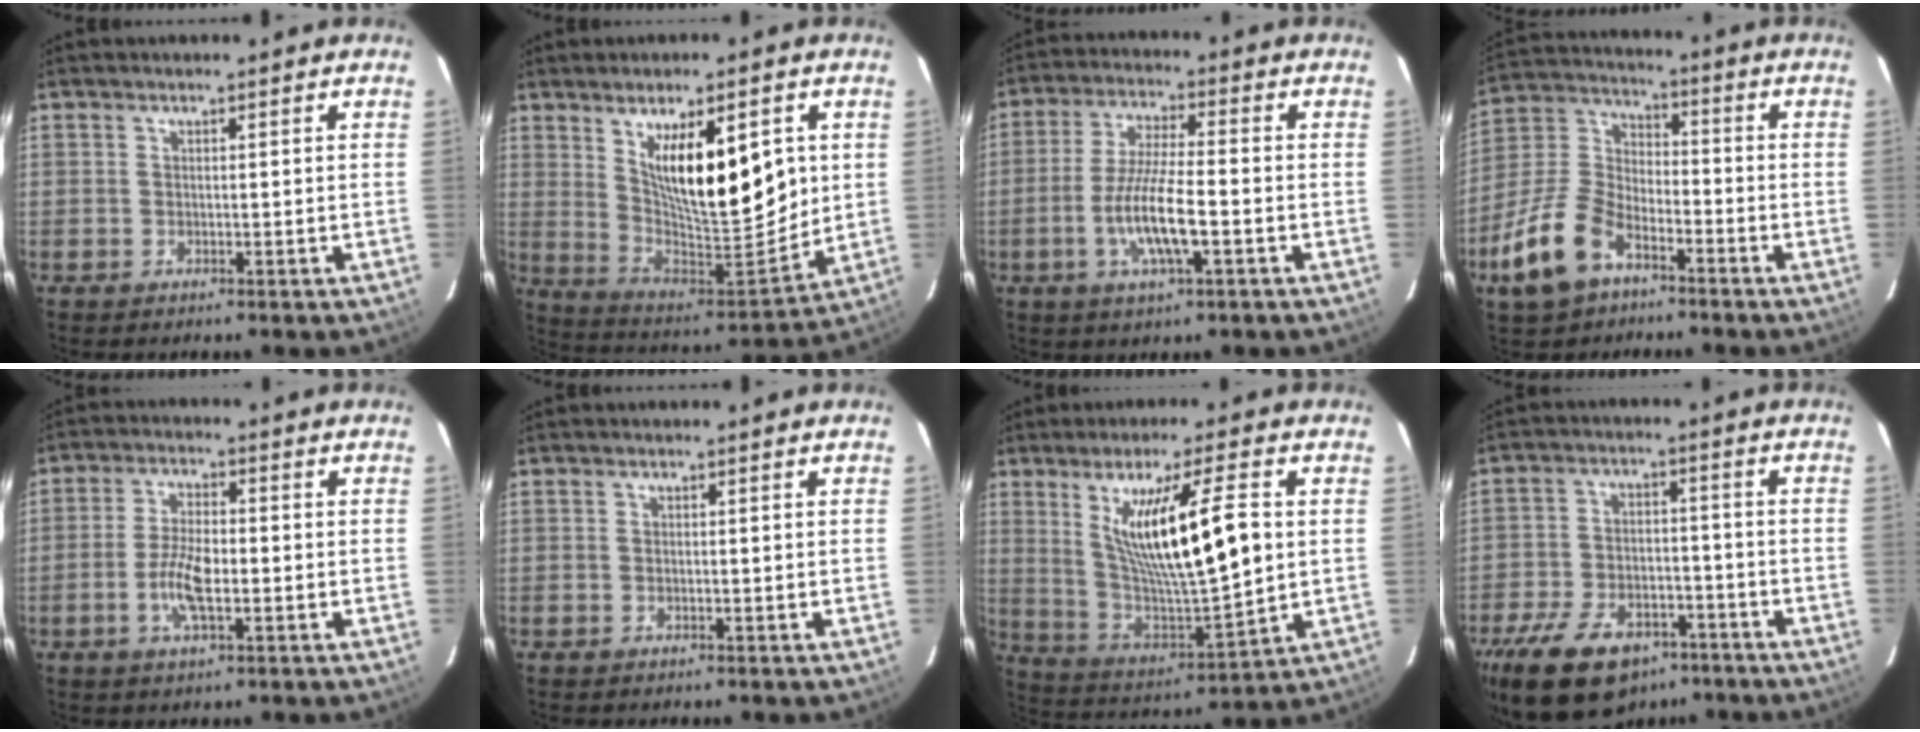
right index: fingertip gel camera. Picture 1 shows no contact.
{"total": 18.6, "force": [5.2, 6.8, 16.6], "torque": [-0.261, -0.020, 0.107]}
{"total": 10.4, "force": [-3.3, 1.7, 9.7], "torque": [-0.194, -0.009, -0.063]}
{"total": 13.7, "force": [-7.8, 7.6, 8.5], "torque": [-0.198, 0.012, -0.149]}
{"total": 6.8, "force": [-1.9, 2.4, 6.0], "torque": [-0.126, 0.000, -0.039]}
{"total": 0.0}
{"total": 18.2, "force": [3.6, 3.1, 17.5], "torque": [-0.296, -0.020, 0.086]}
{"total": 18.8, "force": [-12.1, 10.6, 9.7], "torque": [-0.219, -0.007, -0.186]}